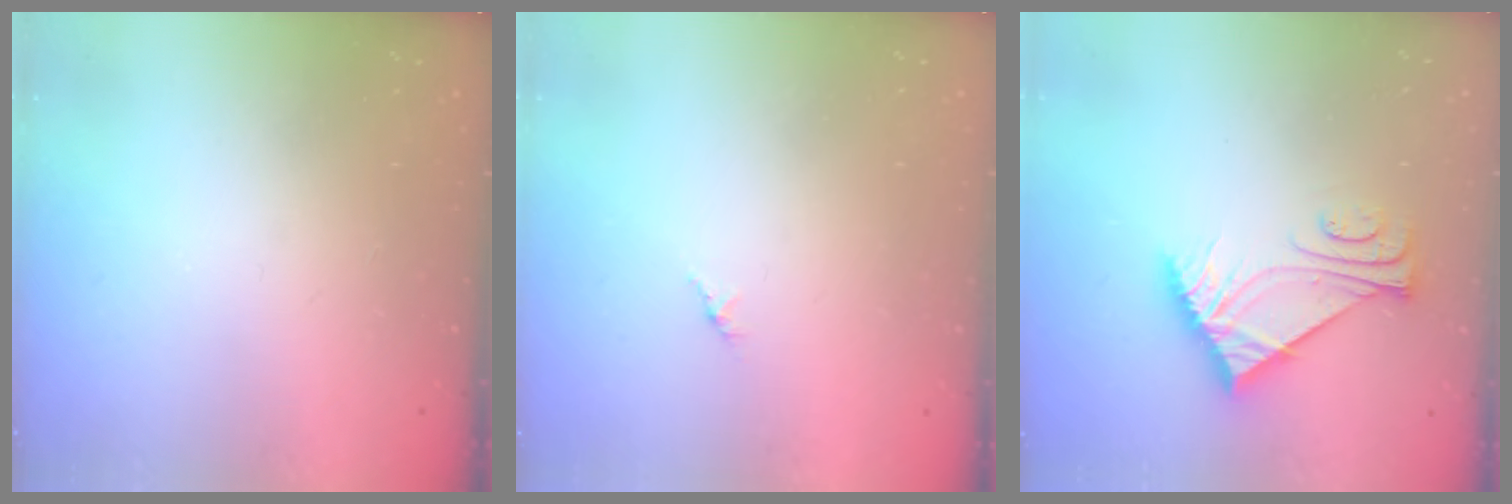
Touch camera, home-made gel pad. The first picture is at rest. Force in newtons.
{"total": 1.4, "press": 1.4, "slide": 0.4}
{"total": 7.4, "press": 7.4, "slide": 0.8}